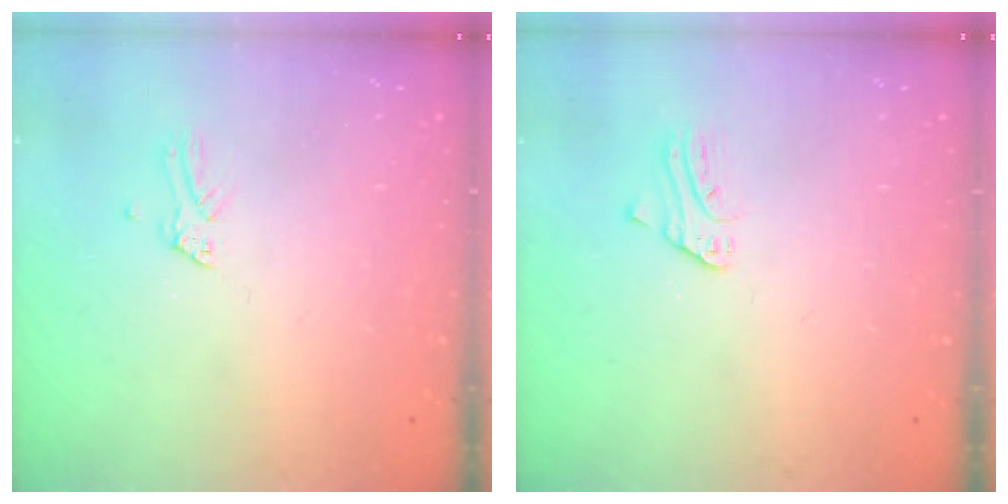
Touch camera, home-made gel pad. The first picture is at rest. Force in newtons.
{"total": 2.0, "press": 2.0, "slide": 0.2}